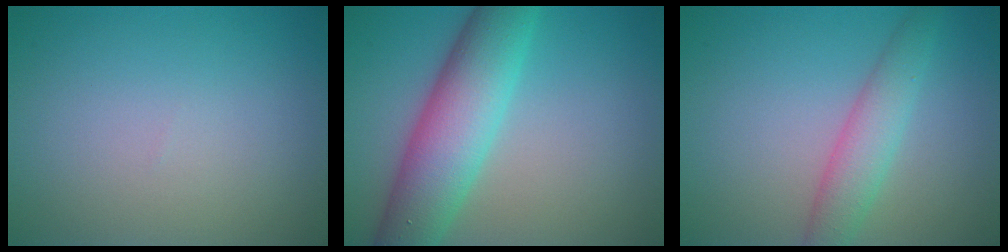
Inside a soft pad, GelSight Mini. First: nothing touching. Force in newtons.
{"total": 6.8, "press": 6.8, "slide": 0.1}
{"total": 3.4, "press": 3.4, "slide": 0.2}